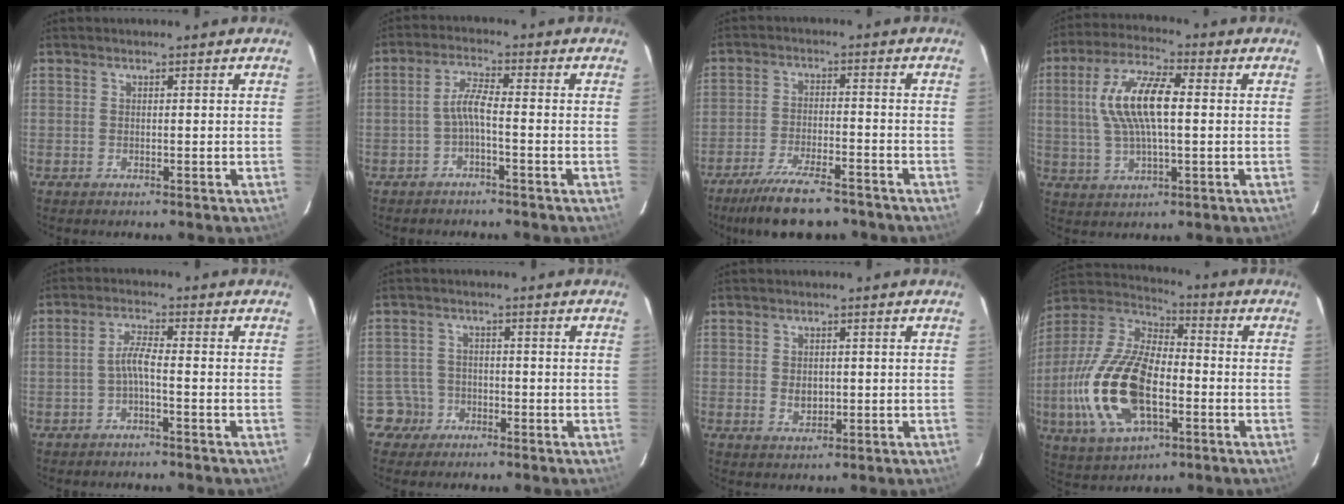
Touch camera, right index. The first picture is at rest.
{"total": 3.5, "force": [-1.5, 0.2, 3.1], "torque": [-0.070, 0.009, -0.030]}
{"total": 13.0, "force": [-10.6, 3.4, 6.8], "torque": [-0.149, -0.020, -0.172]}
{"total": 12.4, "force": [1.3, 4.2, 11.6], "torque": [-0.230, 0.014, 0.026]}
{"total": 3.0, "force": [-1.4, 0.1, 2.6], "torque": [-0.059, 0.007, -0.029]}
{"total": 4.2, "force": [-2.3, 3.5, -0.5], "torque": [0.005, 0.020, -0.043]}
{"total": 3.0, "force": [-0.2, 2.3, 1.8], "torque": [-0.029, -0.002, 0.000]}
{"total": 21.5, "force": [-5.4, 10.6, 18.0], "torque": [-0.395, -0.011, -0.096]}